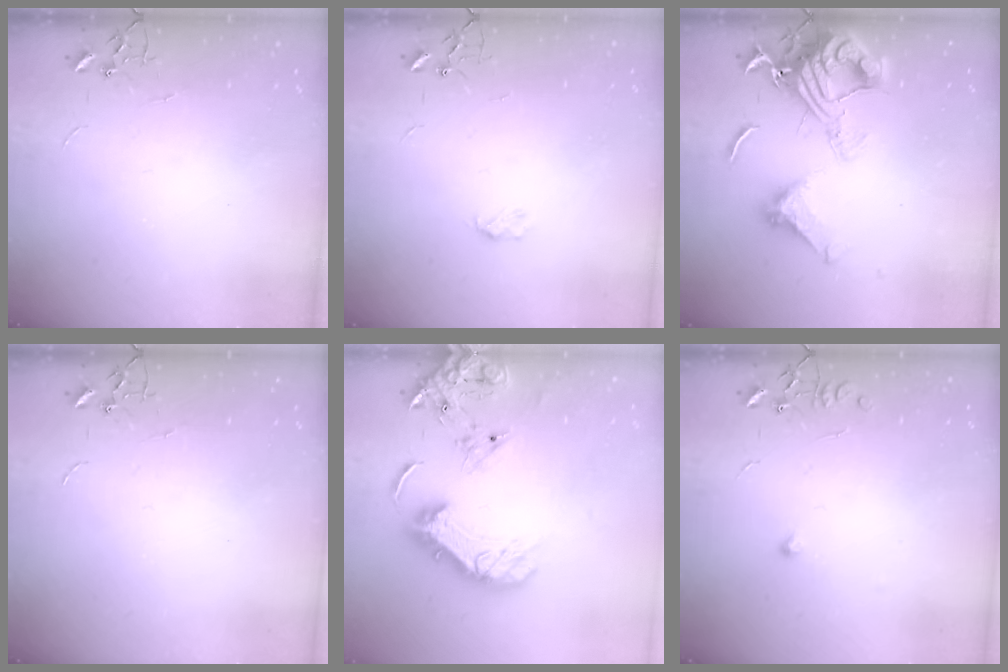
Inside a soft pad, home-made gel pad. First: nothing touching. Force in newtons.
{"total": 3.5, "press": 3.5, "slide": 0.5}
{"total": 17.8, "press": 17.7, "slide": 1.9}
{"total": 0.0}
{"total": 20.0, "press": 19.8, "slide": 2.2}
{"total": 7.8, "press": 7.8, "slide": 0.5}